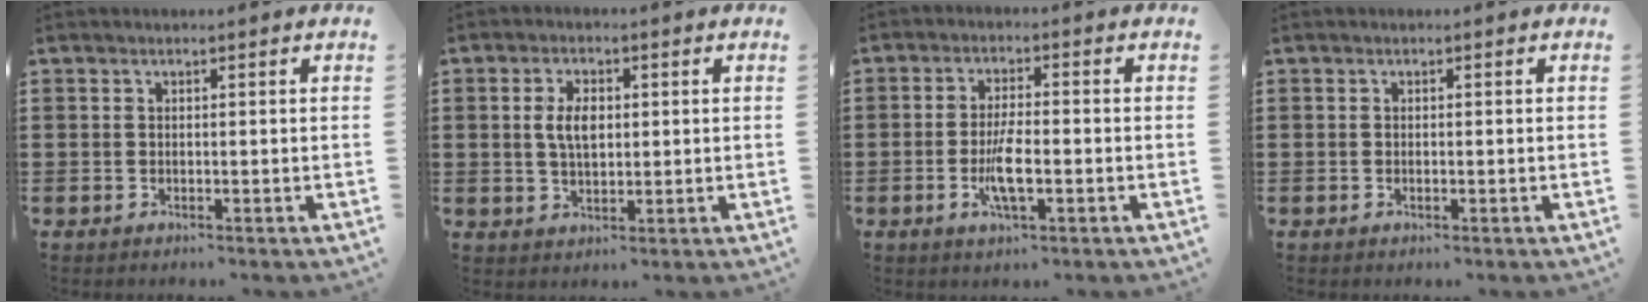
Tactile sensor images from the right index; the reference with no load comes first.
{"total": 4.6, "force": [0.6, 2.4, 3.9], "torque": [-0.080, 0.003, 0.005]}
{"total": 5.7, "force": [-1.6, 1.3, 5.3], "torque": [-0.117, -0.011, -0.035]}
{"total": 0.5, "force": [-0.2, 0.0, 0.5], "torque": [-0.012, -0.005, -0.003]}